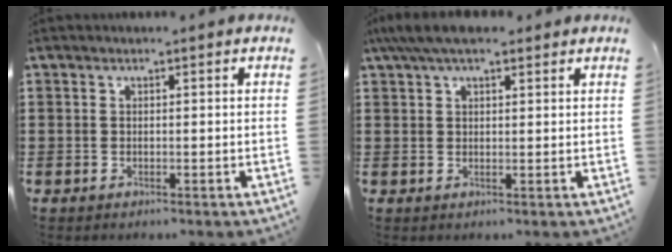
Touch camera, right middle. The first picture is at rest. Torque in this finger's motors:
{"motor_torque": [0.99, -0.22, 1.05, 0.13]}